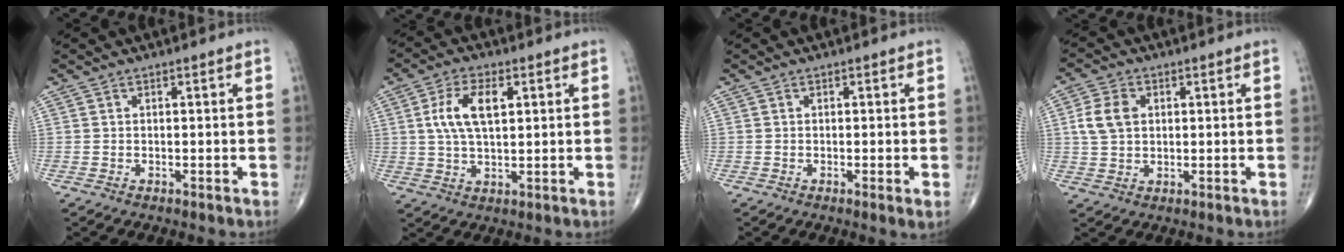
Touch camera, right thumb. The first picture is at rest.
{"total": 8.7, "force": [2.1, 4.3, 7.3], "torque": [-0.141, 0.003, 0.039]}
{"total": 1.7, "force": [-0.4, 0.1, 1.6], "torque": [-0.034, -0.007, -0.010]}
{"total": 6.3, "force": [1.2, 4.6, 4.2], "torque": [-0.080, 0.004, 0.021]}